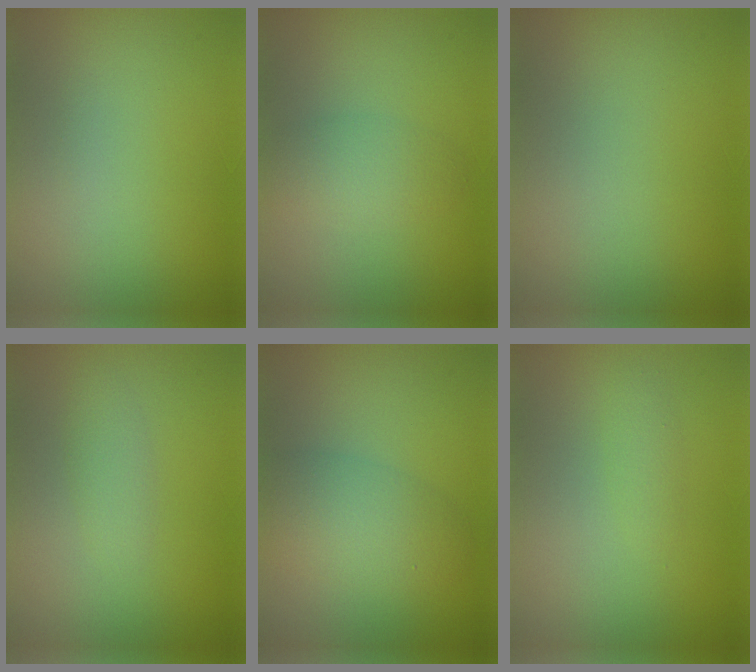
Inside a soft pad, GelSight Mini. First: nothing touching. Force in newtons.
{"total": 2.8, "press": 2.8, "slide": 0.1}
{"total": 0.0}
{"total": 1.5, "press": 1.5, "slide": 0.0}
{"total": 4.5, "press": 4.5, "slide": 0.2}
{"total": 1.0, "press": 1.0, "slide": 0.1}